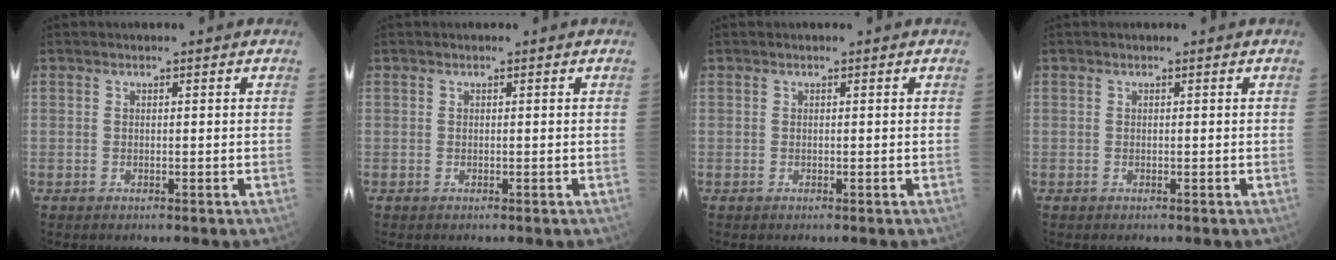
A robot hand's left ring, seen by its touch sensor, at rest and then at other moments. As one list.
[{"total": 0.0}, {"total": 0.0}, {"total": 0.0}]